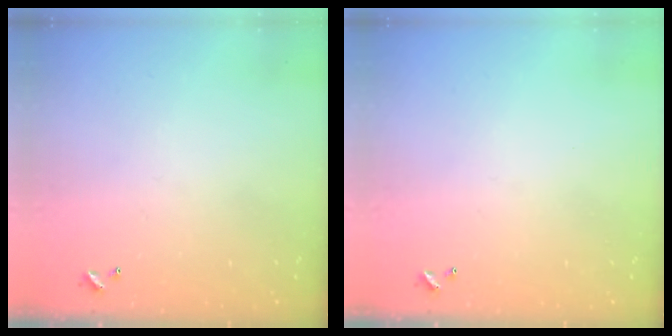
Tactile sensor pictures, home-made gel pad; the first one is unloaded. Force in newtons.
{"total": 0.0}